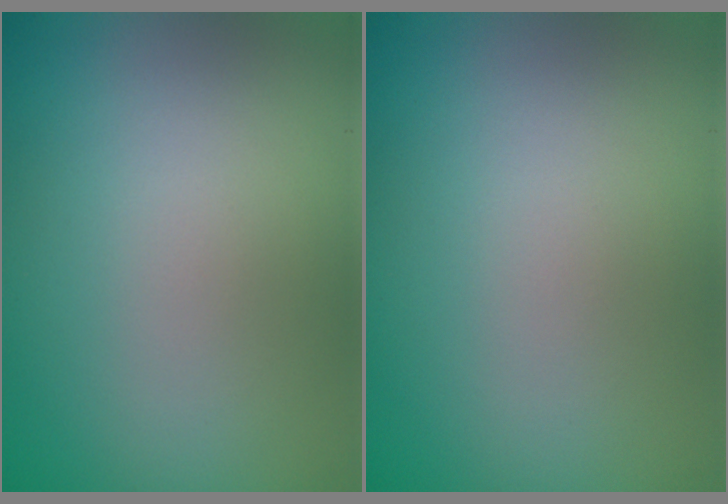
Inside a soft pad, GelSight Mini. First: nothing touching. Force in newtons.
{"total": 0.0}